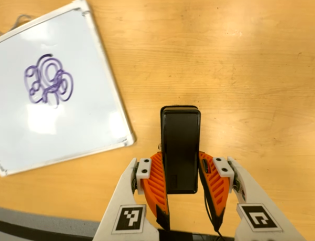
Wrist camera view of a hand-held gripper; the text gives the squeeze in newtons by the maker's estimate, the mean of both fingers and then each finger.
{"total": 5.0, "left": 3.6, "right": 6.4}